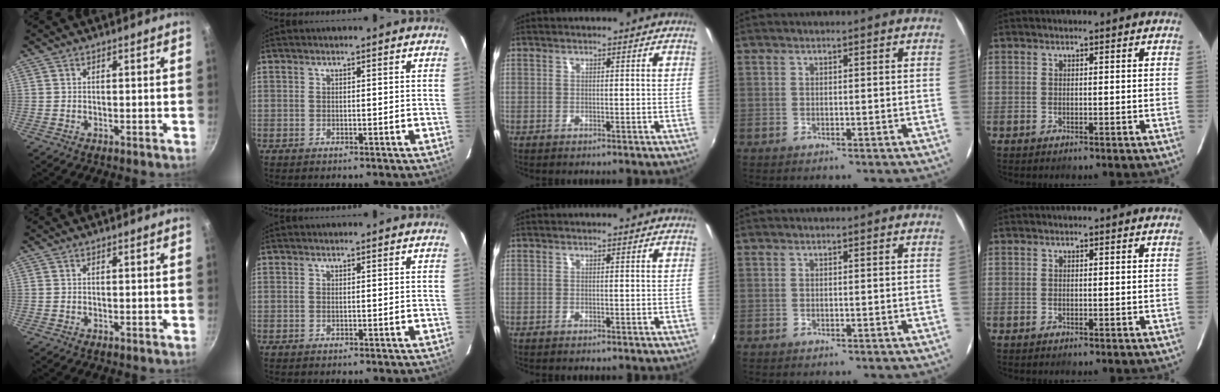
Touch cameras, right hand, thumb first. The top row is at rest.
{}